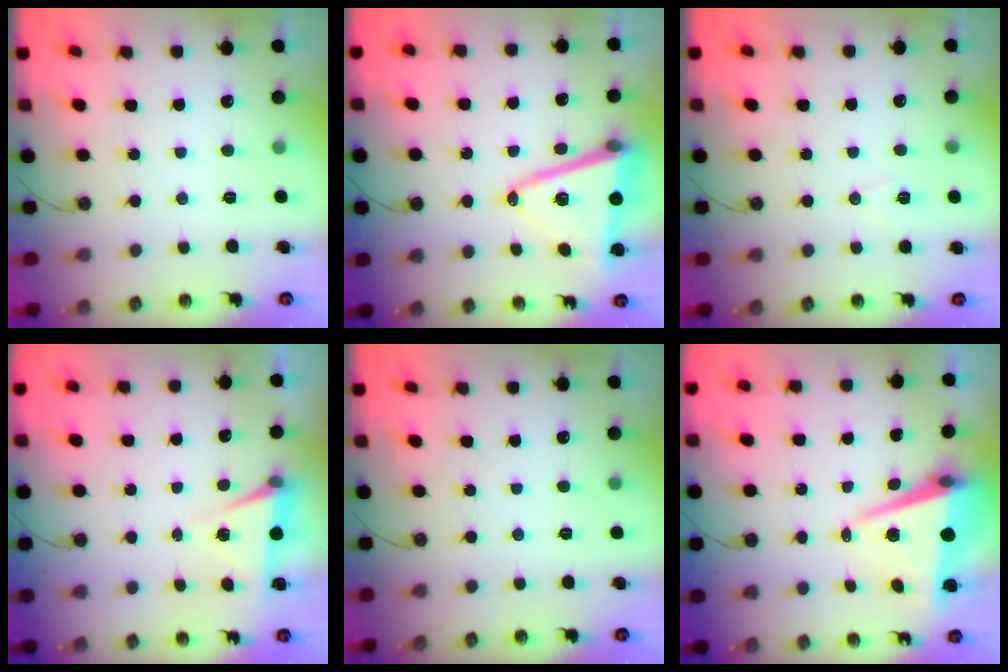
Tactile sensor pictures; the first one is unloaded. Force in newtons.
{"total": 14.6, "press": 14.2, "slide": 3.4}
{"total": 5.1, "press": 4.7, "slide": 2.0}
{"total": 5.1, "press": 2.3, "slide": 4.5}
{"total": 0.0}
{"total": 8.9, "press": 8.3, "slide": 3.3}